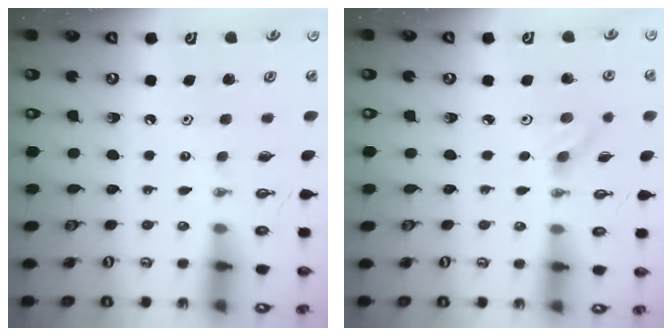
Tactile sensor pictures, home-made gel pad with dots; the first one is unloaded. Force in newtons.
{"total": 3.0, "press": 2.6, "slide": 1.5}